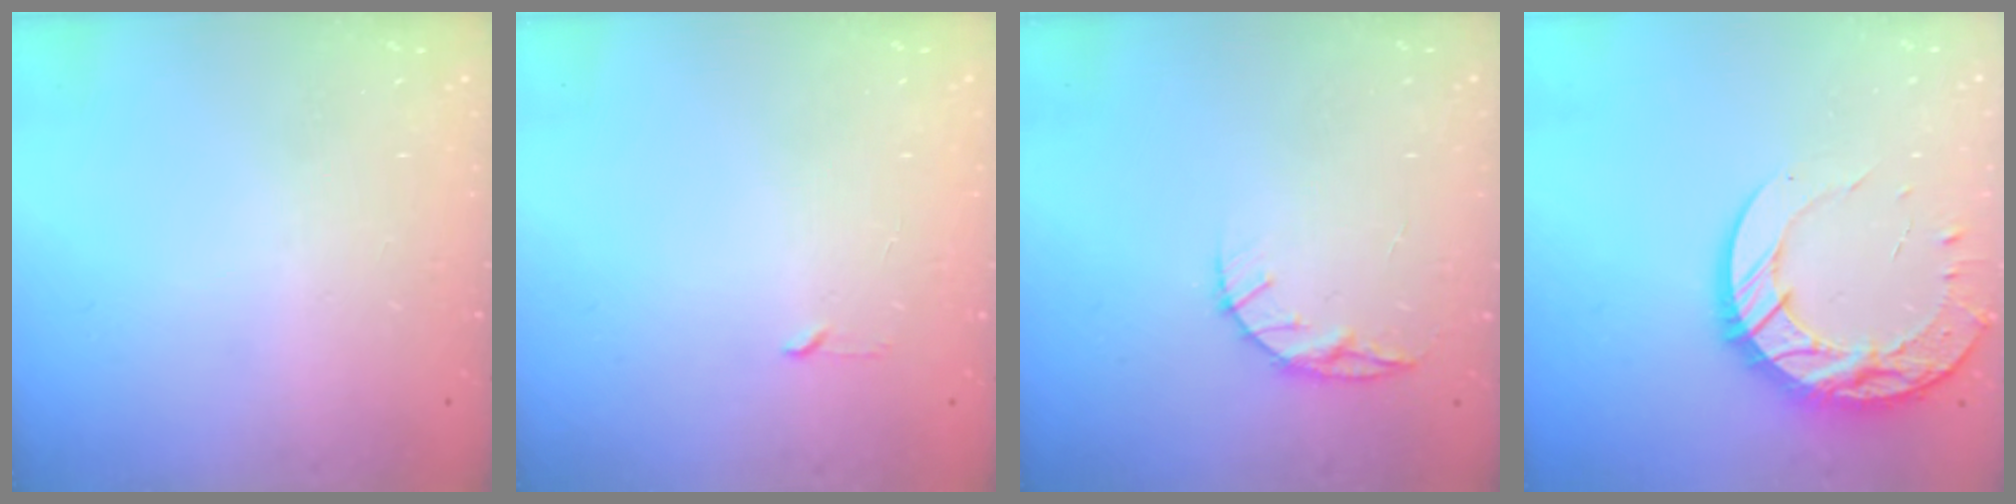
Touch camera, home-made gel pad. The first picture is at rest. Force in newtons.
{"total": 2.3, "press": 2.2, "slide": 0.3}
{"total": 5.8, "press": 5.8, "slide": 0.6}
{"total": 16.1, "press": 16.0, "slide": 1.2}